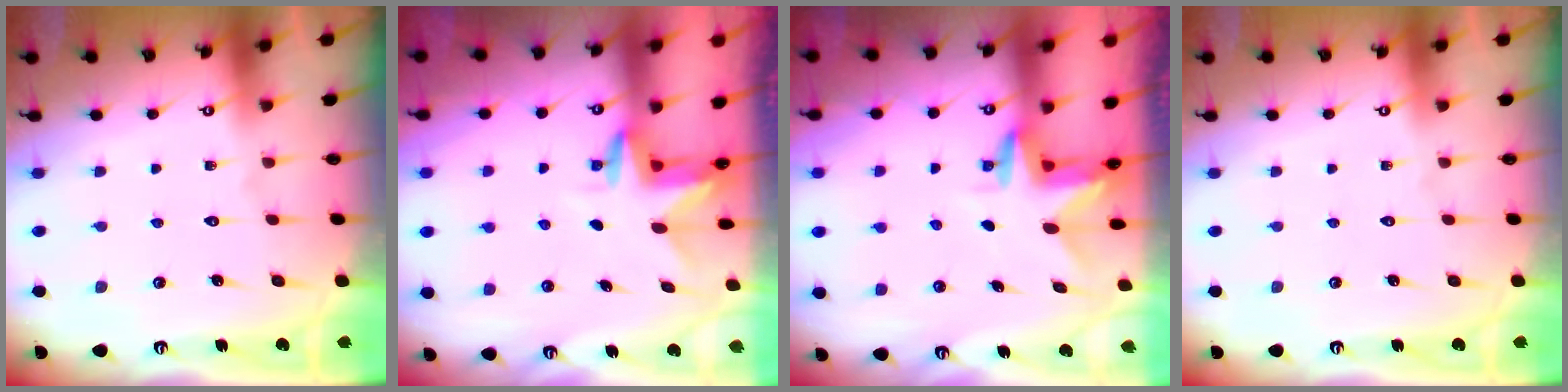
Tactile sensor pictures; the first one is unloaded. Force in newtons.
{"total": 3.2, "press": 3.2, "slide": 0.3}
{"total": 3.0, "press": 3.0, "slide": 0.2}
{"total": 0.0}